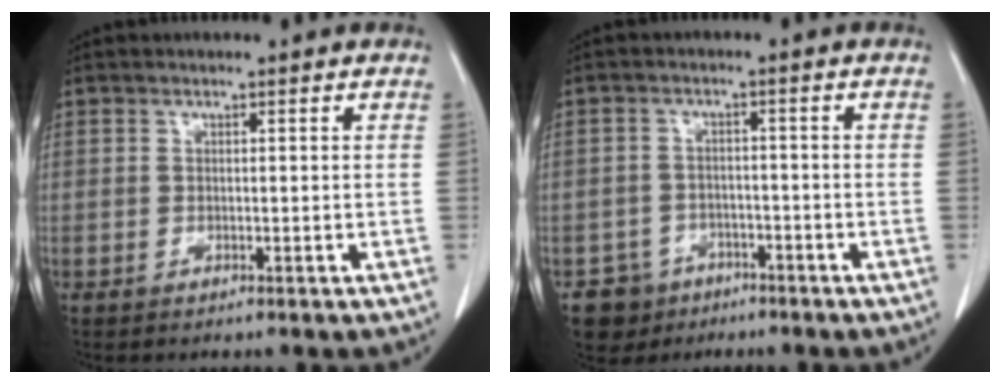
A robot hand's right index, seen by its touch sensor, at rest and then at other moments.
{"total": 5.8, "force": [-3.5, 4.6, 0.4], "torque": [-0.005, 0.009, -0.051]}